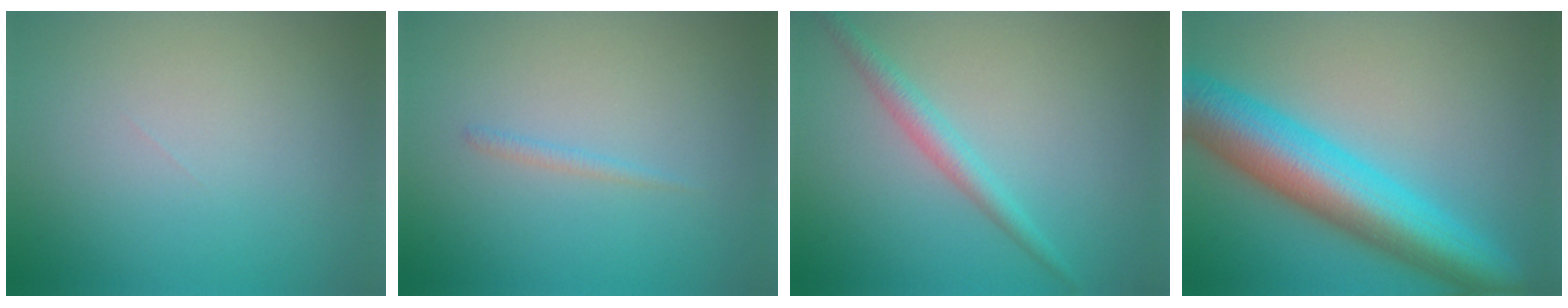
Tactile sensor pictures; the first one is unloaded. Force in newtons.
{"total": 0.7, "press": 0.7, "slide": 0.1}
{"total": 2.2, "press": 2.2, "slide": 0.1}
{"total": 10.3, "press": 10.3, "slide": 0.2}